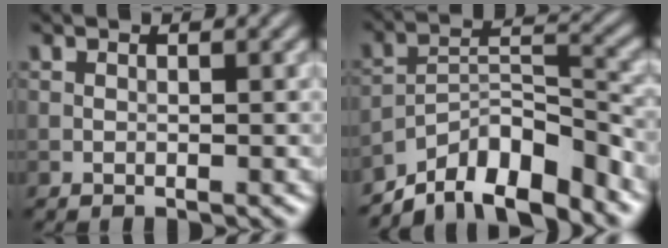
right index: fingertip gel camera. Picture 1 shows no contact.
{"total": 9.6, "force": [-7.5, 3.1, 5.1], "torque": [-0.073, 0.004, -0.137]}